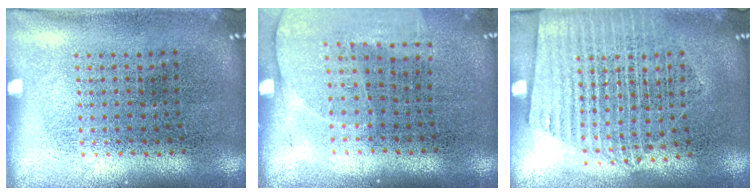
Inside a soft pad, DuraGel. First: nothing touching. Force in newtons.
{"total": 1.4, "press": 1.3, "slide": 0.5}
{"total": 1.4, "press": 1.3, "slide": 0.7}